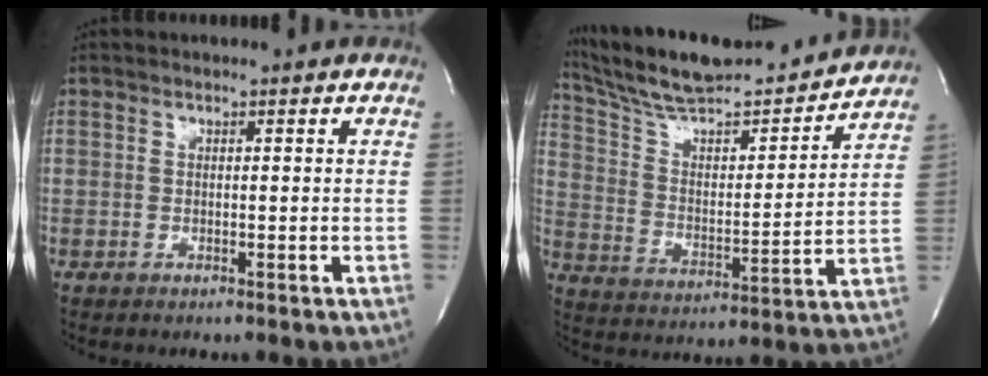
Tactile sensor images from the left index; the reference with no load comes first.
{"total": 21.4, "force": [19.7, 2.8, 7.9], "torque": [-0.133, 0.005, 0.308]}